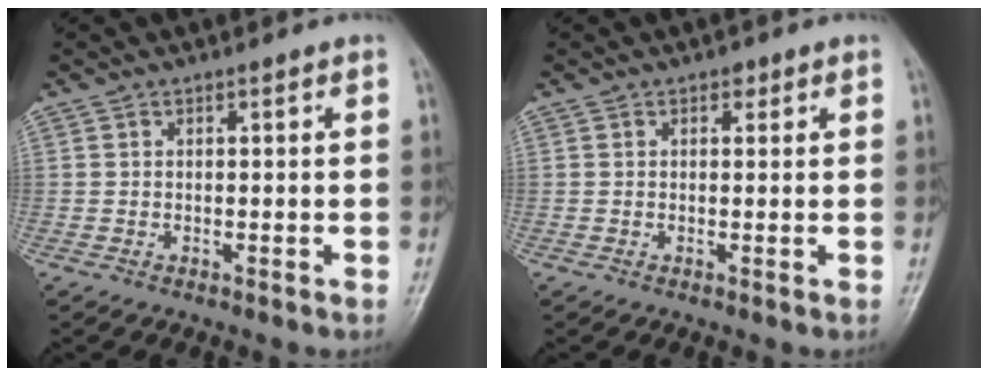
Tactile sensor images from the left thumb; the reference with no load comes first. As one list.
[{"total": 1.2, "force": [0.6, 0.9, 0.6], "torque": [0.004, -0.001, 0.005]}]